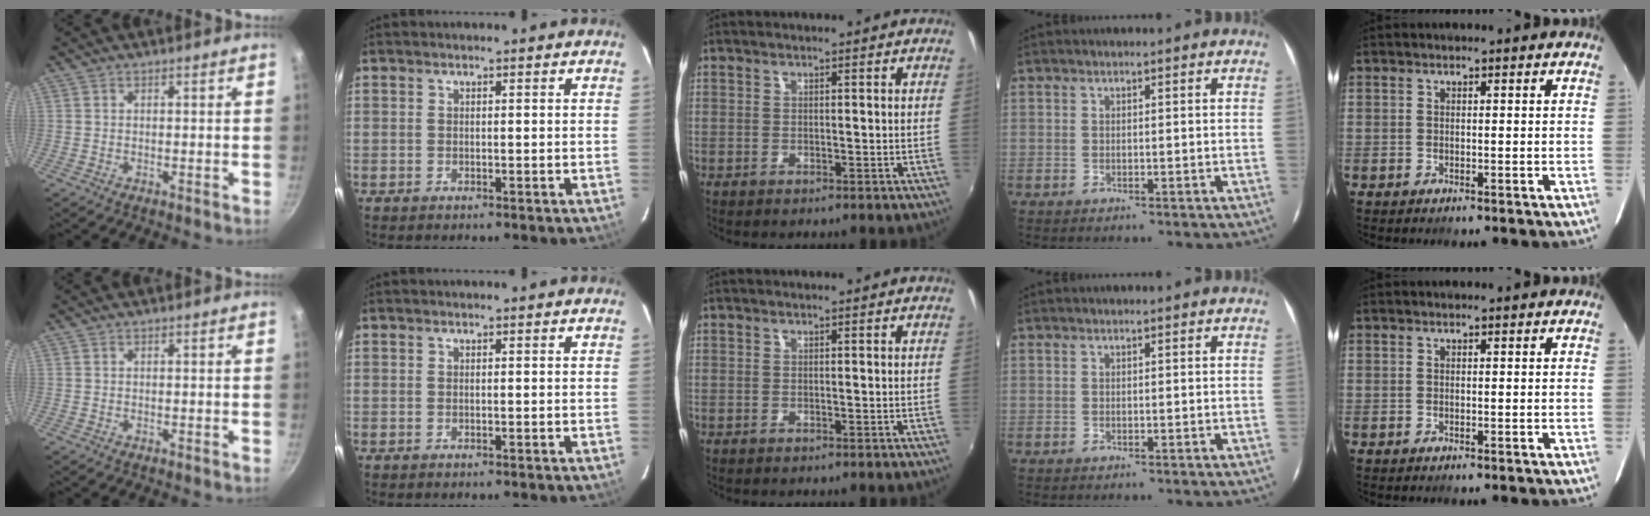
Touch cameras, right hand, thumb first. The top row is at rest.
{}